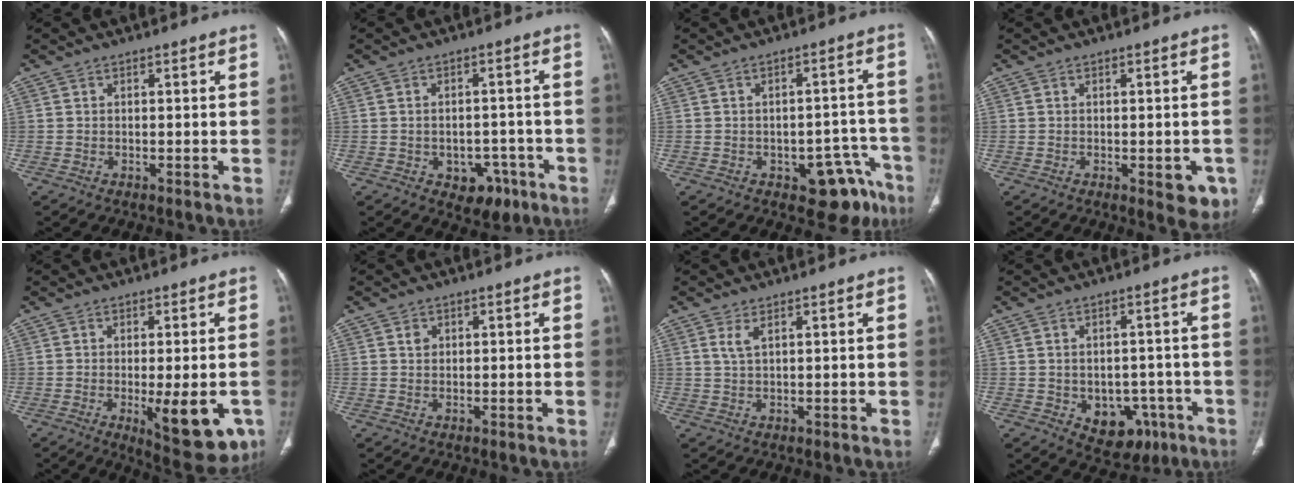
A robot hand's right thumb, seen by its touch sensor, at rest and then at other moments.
{"total": 6.8, "force": [-3.3, 4.8, 3.5], "torque": [-0.014, 0.028, -0.037]}
{"total": 9.9, "force": [-5.6, 5.4, 6.0], "torque": [-0.028, 0.042, -0.067]}
{"total": 5.0, "force": [-1.8, 2.3, 4.1], "torque": [-0.021, -0.003, -0.017]}
{"total": 12.0, "force": [-3.8, 4.3, 10.6], "torque": [-0.123, -0.015, -0.041]}
{"total": 1.4, "force": [0.5, 1.2, 0.6], "torque": [-0.004, 0.000, 0.008]}
{"total": 2.2, "force": [1.1, 0.7, 1.7], "torque": [-0.043, 0.000, 0.030]}
{"total": 9.6, "force": [-3.6, 7.0, 5.5], "torque": [-0.037, 0.023, -0.032]}